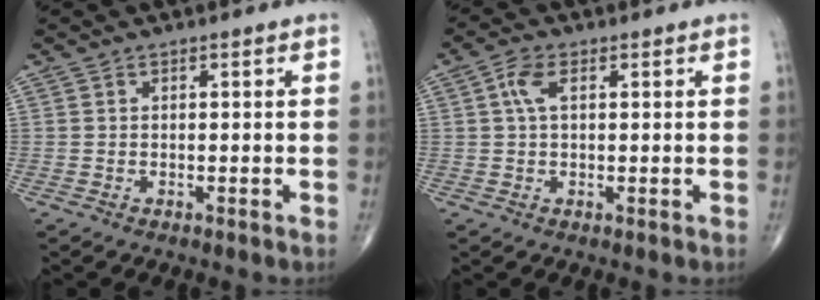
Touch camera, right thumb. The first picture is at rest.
{"total": 3.9, "force": [1.2, 2.0, 3.1], "torque": [-0.070, 0.008, 0.020]}